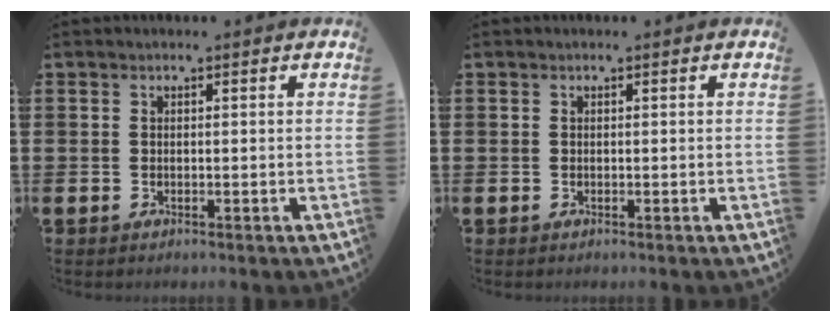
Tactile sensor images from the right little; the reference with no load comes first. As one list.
[{"total": 0.0}]